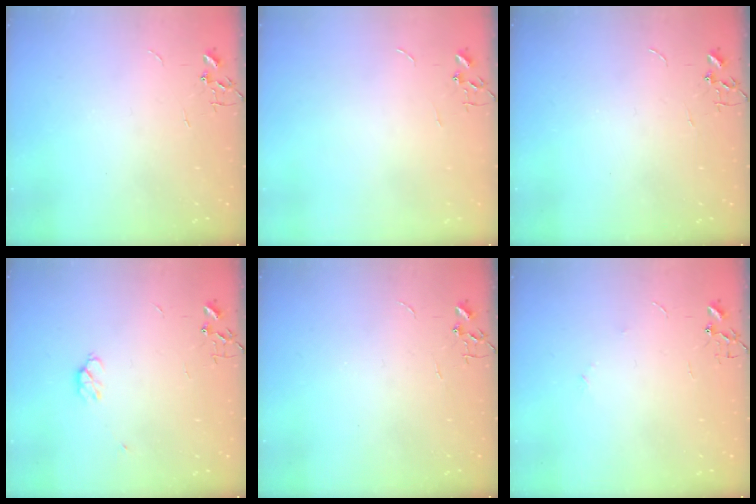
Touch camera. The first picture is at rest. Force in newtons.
{"total": 0.0}
{"total": 0.0}
{"total": 4.5, "press": 4.4, "slide": 1.1}
{"total": 0.0}
{"total": 4.1, "press": 4.0, "slide": 0.5}